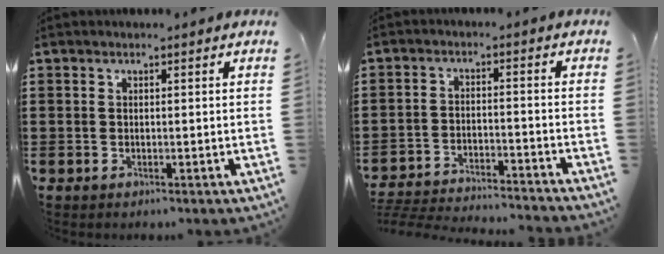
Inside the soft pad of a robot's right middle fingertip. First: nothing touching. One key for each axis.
{"total": 4.4, "fx": -4.3, "fy": 0.0, "fz": 0.6, "tx": -0.021, "ty": -0.003, "tz": -0.092}